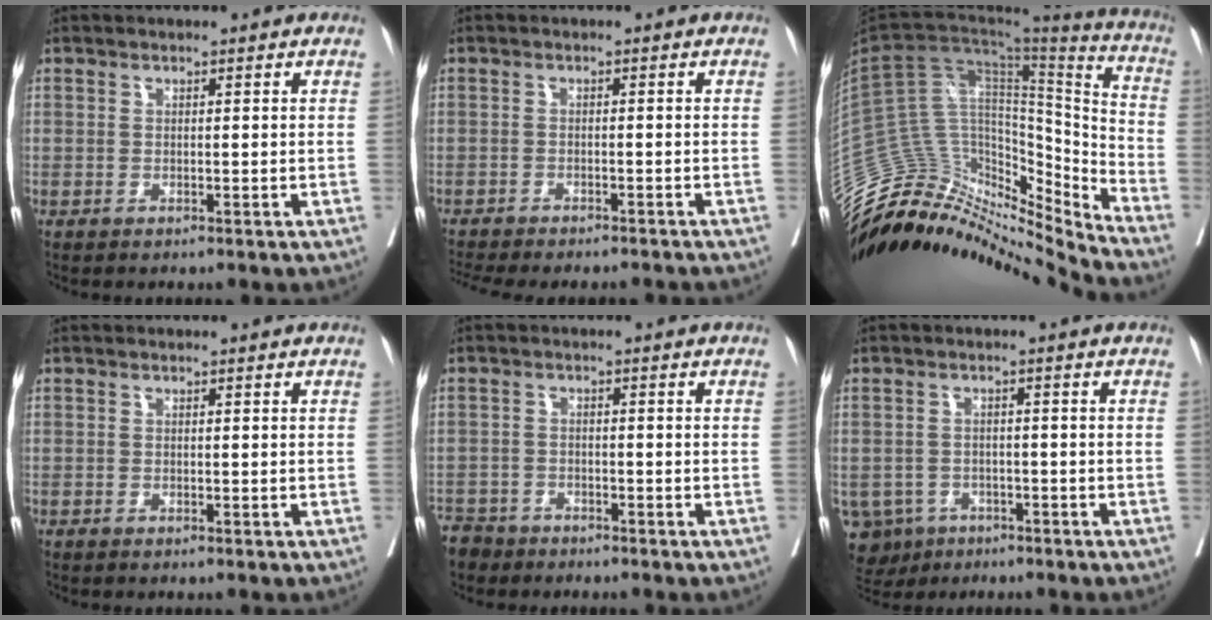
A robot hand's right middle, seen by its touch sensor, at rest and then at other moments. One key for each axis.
{"total": 11.9, "fx": -10.8, "fy": 2.1, "fz": 4.4, "tx": -0.074, "ty": -0.009, "tz": -0.140}
{"total": 29.6, "fx": -27.7, "fy": 5.9, "fz": 8.7, "tx": -0.158, "ty": 0.034, "tz": -0.423}
{"total": 0.0}
{"total": 4.4, "fx": -3.9, "fy": 2.1, "fz": -0.3, "tx": 0.007, "ty": -0.002, "tz": -0.076}
{"total": 7.5, "fx": -4.3, "fy": 6.0, "fz": 1.5, "tx": -0.036, "ty": 0.001, "tz": -0.061}